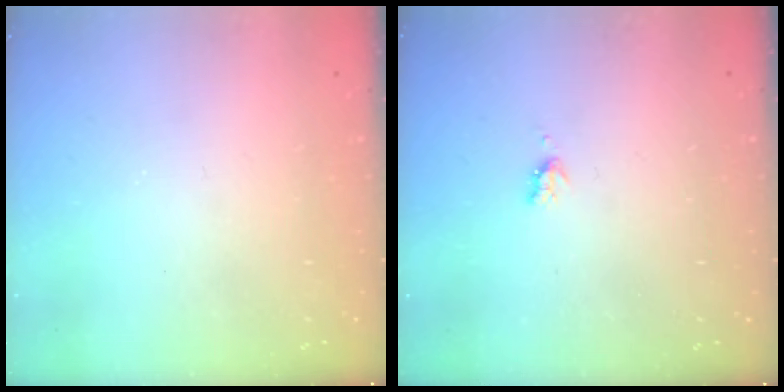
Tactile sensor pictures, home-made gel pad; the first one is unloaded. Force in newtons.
{"total": 3.0, "press": 3.0, "slide": 0.5}